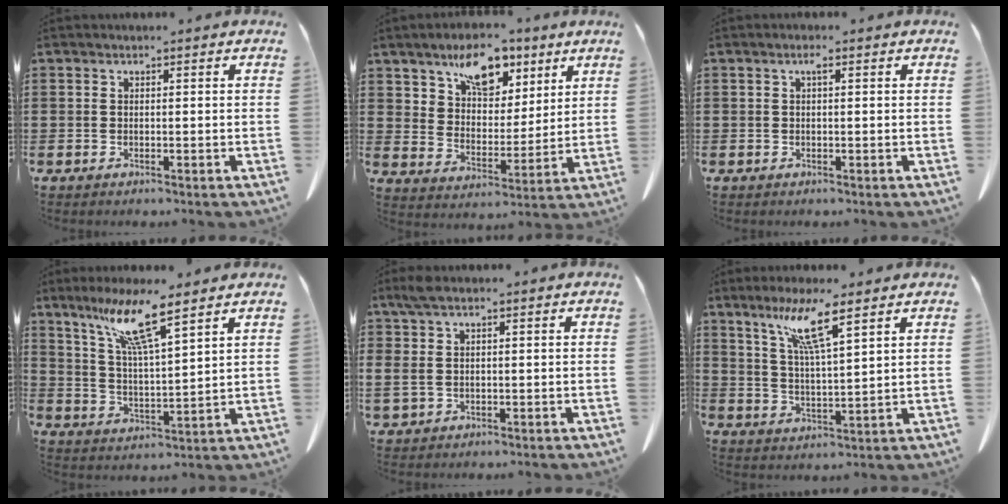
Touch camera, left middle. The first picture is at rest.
{"total": 9.6, "force": [6.6, 5.4, 4.4], "torque": [-0.092, -0.012, 0.117]}
{"total": 1.2, "force": [0.3, 0.4, 1.0], "torque": [-0.023, 0.004, 0.004]}
{"total": 10.3, "force": [7.5, 0.7, 7.0], "torque": [-0.158, -0.021, 0.129]}
{"total": 3.2, "force": [1.1, 1.8, 2.5], "torque": [-0.061, 0.005, 0.019]}
{"total": 8.5, "force": [5.8, 0.4, 6.2], "torque": [-0.137, -0.011, 0.099]}